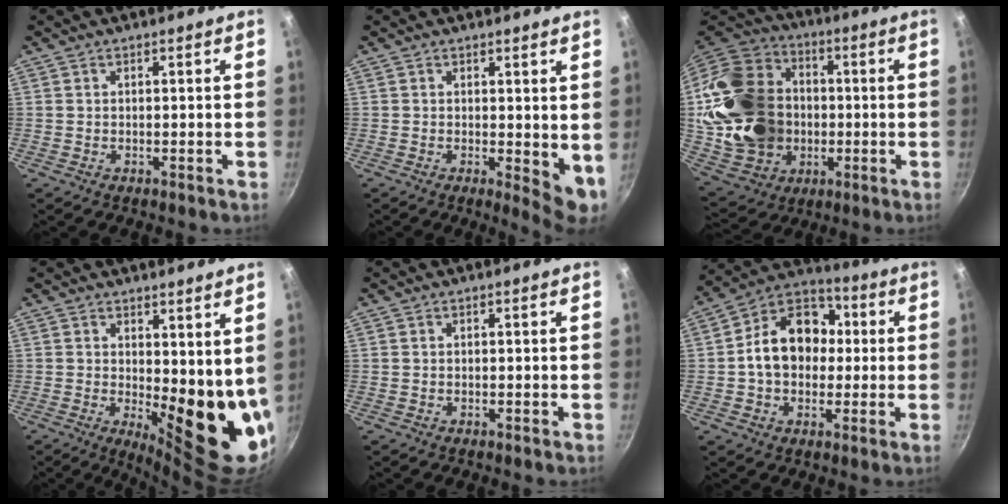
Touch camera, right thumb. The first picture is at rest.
{"total": 5.7, "force": [0.8, 2.3, 5.1], "torque": [-0.060, -0.008, 0.014]}
{"total": 26.3, "force": [-0.5, 21.2, 15.7], "torque": [-0.274, 0.041, 0.010]}
{"total": 13.6, "force": [2.5, 5.3, 12.2], "torque": [-0.132, -0.043, 0.046]}
{"total": 0.0}
{"total": 15.0, "force": [0.6, 11.4, 9.6], "torque": [-0.116, 0.034, -0.010]}